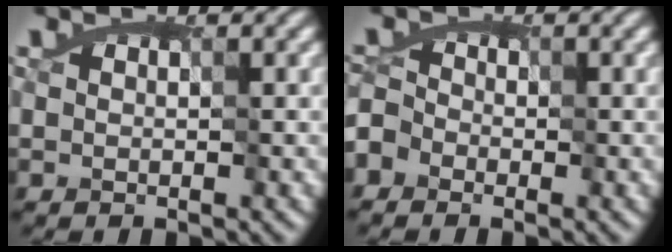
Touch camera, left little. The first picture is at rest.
{"total": 2.2, "force": [-1.3, 1.7, 0.2], "torque": [-0.008, 0.013, -0.025]}